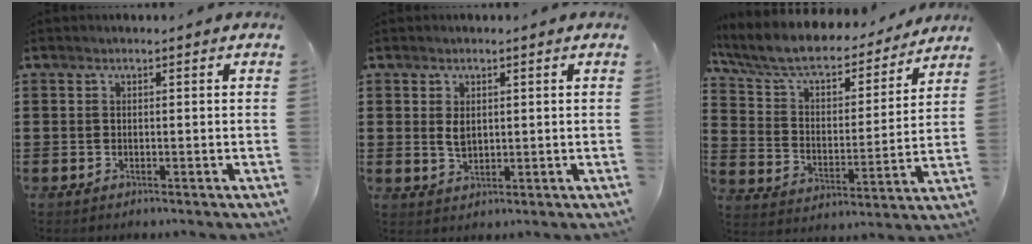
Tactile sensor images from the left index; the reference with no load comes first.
{"total": 2.6, "force": [0.6, 1.6, 1.9], "torque": [-0.042, 0.005, 0.011]}
{"total": 7.6, "force": [6.4, 2.2, 3.3], "torque": [-0.092, -0.042, 0.107]}